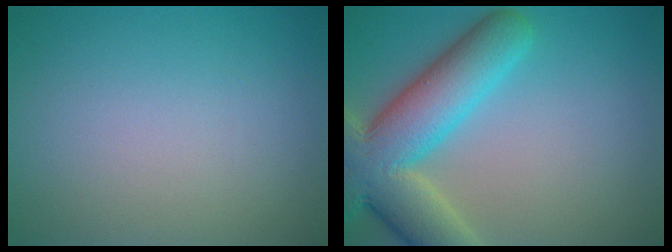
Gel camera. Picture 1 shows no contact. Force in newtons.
{"total": 10.3, "press": 10.3, "slide": 0.7}